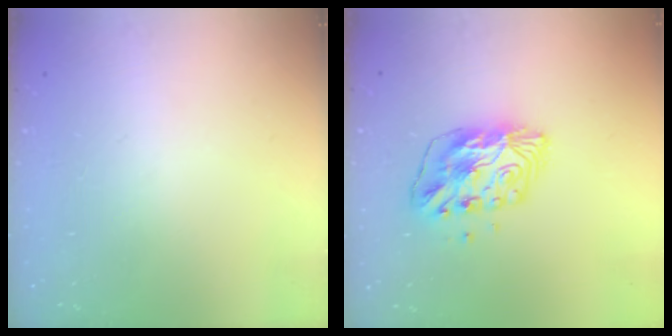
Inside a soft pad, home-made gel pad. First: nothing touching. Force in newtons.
{"total": 9.9, "press": 9.9, "slide": 0.9}